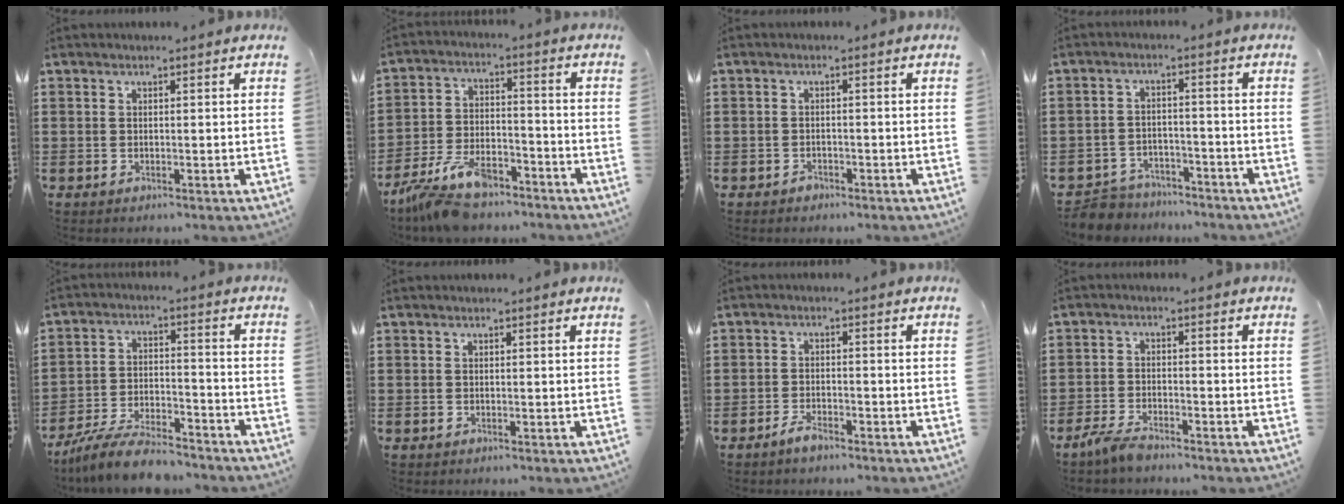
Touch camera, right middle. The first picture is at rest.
{"total": 10.0, "force": [-8.0, 3.3, 4.9], "torque": [-0.105, 0.014, -0.155]}
{"total": 1.1, "force": [-0.9, 0.6, 0.0], "torque": [-0.003, 0.002, -0.021]}
{"total": 4.6, "force": [-4.4, 1.1, -0.2], "torque": [-0.011, 0.006, -0.096]}
{"total": 8.4, "force": [-7.6, 1.5, 3.3], "torque": [-0.068, 0.013, -0.147]}
{"total": 0.0}
{"total": 2.6, "force": [-2.2, 0.8, 1.0], "torque": [-0.026, 0.002, -0.044]}
{"total": 3.7, "force": [-3.1, 0.9, 1.7], "torque": [-0.050, -0.002, -0.067]}